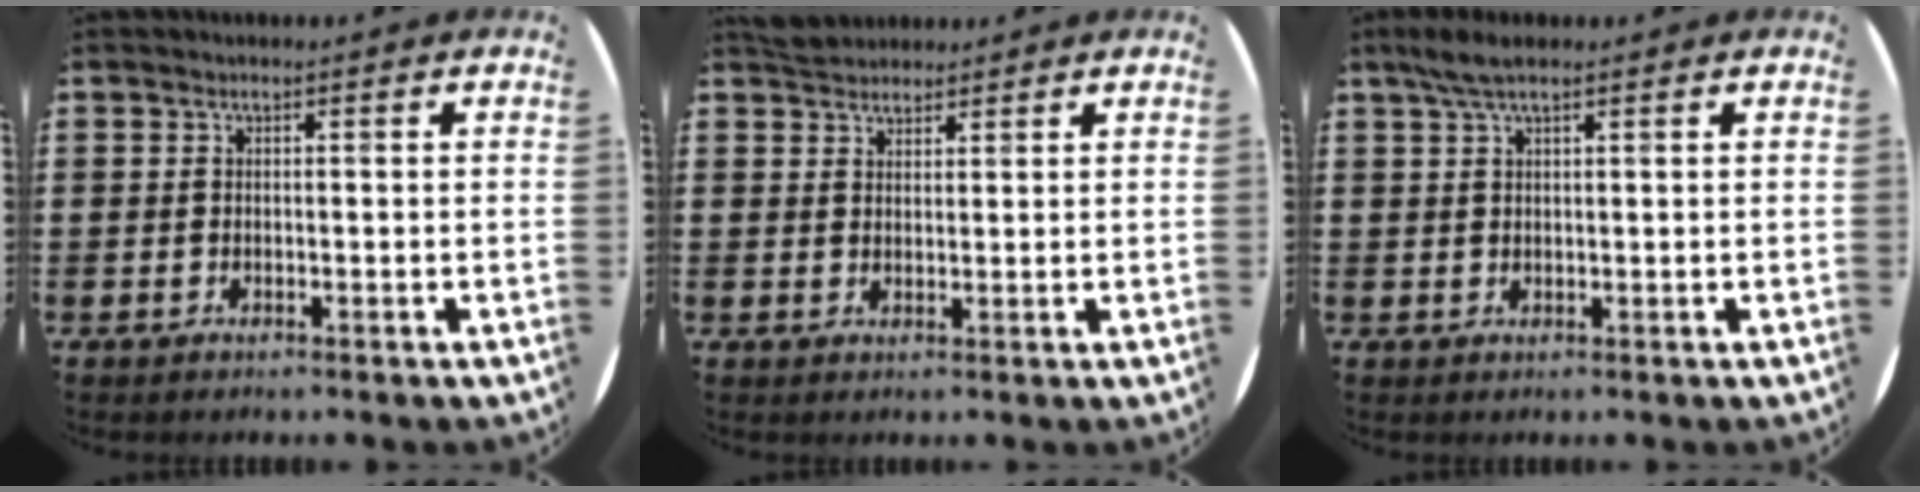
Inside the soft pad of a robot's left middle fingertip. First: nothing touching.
{"total": 2.7, "force": [2.6, 0.8, 0.0], "torque": [0.004, -0.001, 0.048]}
{"total": 3.0, "force": [2.1, 0.5, 2.1], "torque": [-0.042, 0.006, 0.036]}